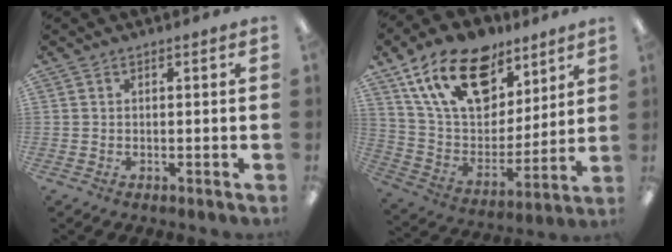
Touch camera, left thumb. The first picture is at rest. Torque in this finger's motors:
{"motor_torque": [0.76, 1.18, 1.38, -1.38, 0.15]}